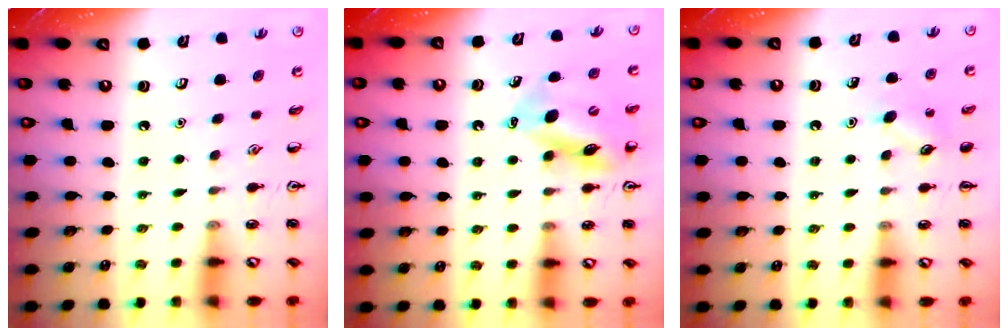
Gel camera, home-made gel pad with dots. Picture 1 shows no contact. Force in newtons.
{"total": 11.0, "press": 10.4, "slide": 3.5}
{"total": 7.1, "press": 7.1, "slide": 1.1}